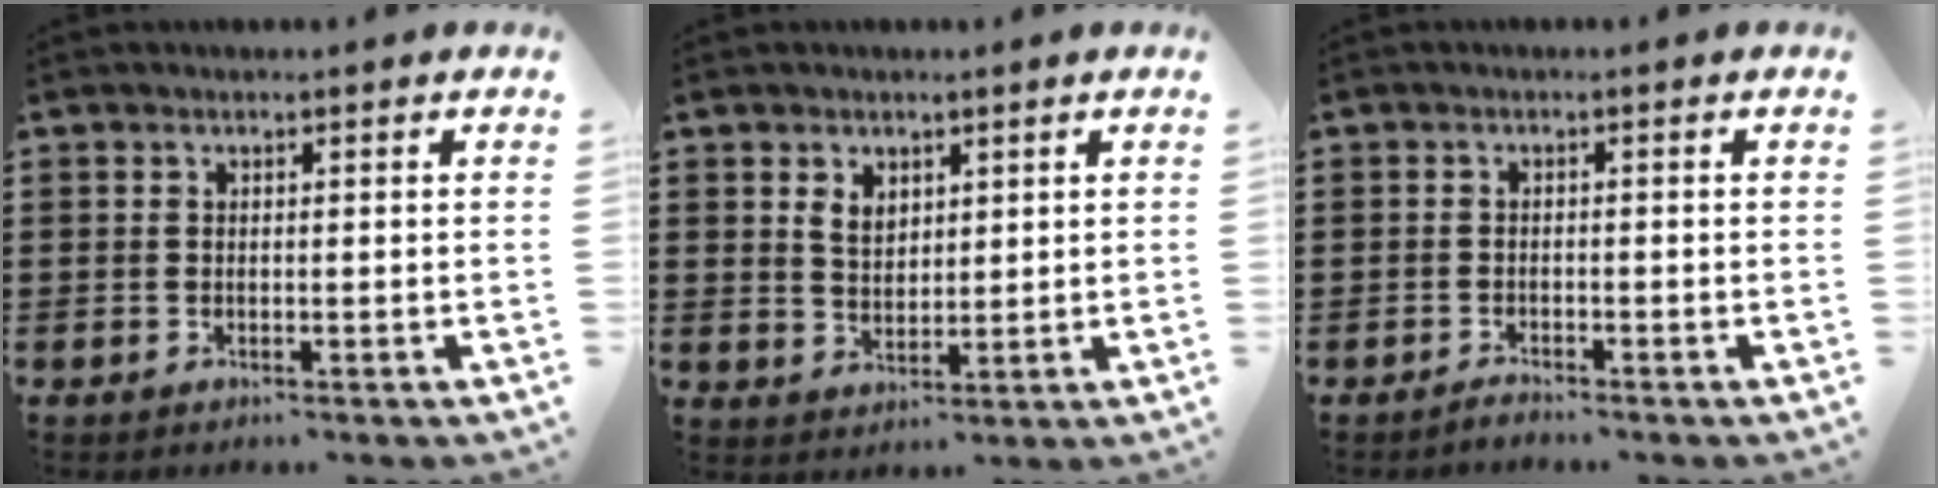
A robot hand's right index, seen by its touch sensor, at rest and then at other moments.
{"total": 3.2, "force": [1.8, 2.2, 1.4], "torque": [-0.036, 0.009, 0.033]}
{"total": 1.2, "force": [-1.2, 0.0, 0.0], "torque": [-0.003, 0.003, -0.025]}